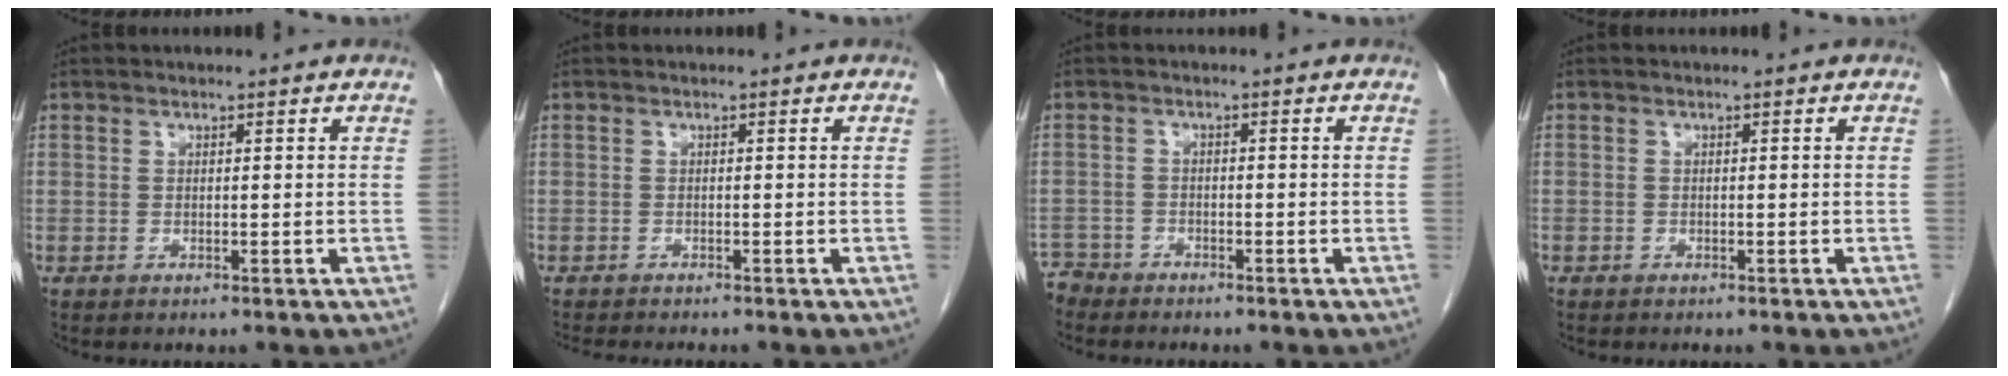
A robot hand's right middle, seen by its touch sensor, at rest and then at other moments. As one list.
[{"total": 4.3, "force": [-3.9, 0.2, 1.9], "torque": [-0.020, -0.010, -0.059]}, {"total": 3.3, "force": [-3.1, 1.1, -0.6], "torque": [0.007, -0.002, -0.062]}, {"total": 0.5, "force": [-0.4, 0.3, 0.1], "torque": [-0.009, 0.002, -0.009]}]